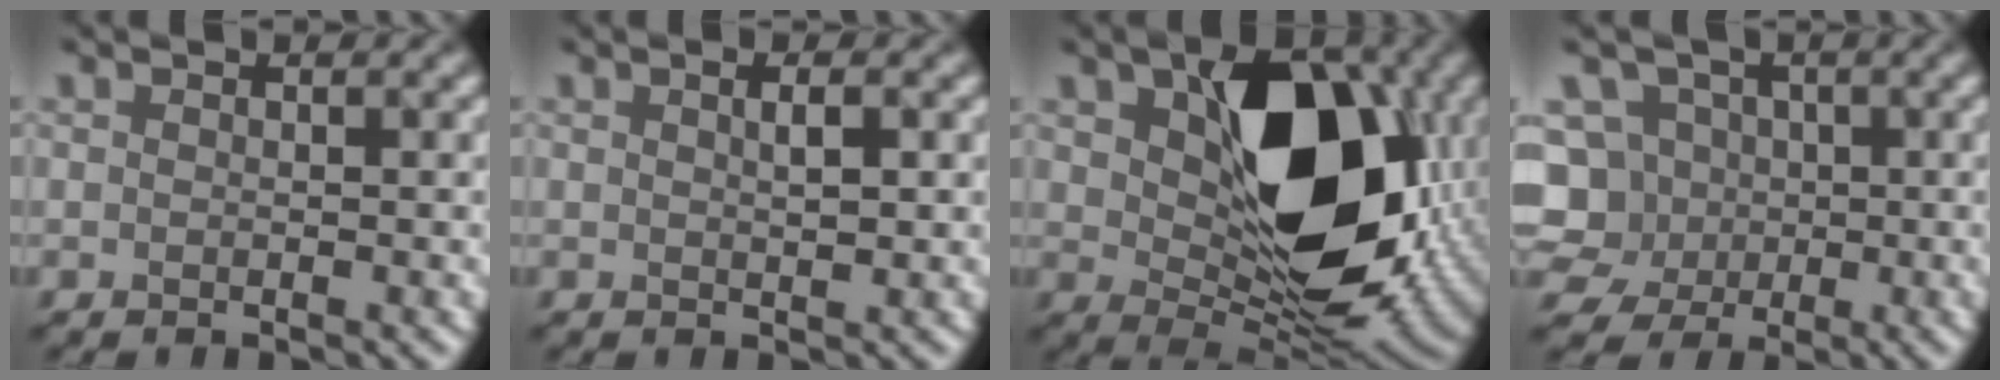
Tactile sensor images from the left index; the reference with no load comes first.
{"total": 1.2, "force": [0.1, 0.3, 1.1], "torque": [-0.011, -0.003, 0.007]}
{"total": 13.3, "force": [2.1, 8.1, 10.4], "torque": [-0.154, -0.014, 0.052]}
{"total": 7.0, "force": [-0.7, 6.6, 2.2], "torque": [-0.042, 0.033, -0.049]}